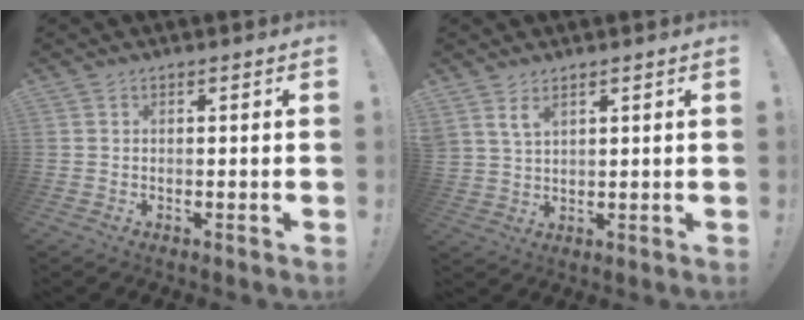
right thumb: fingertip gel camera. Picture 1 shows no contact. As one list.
[{"total": 4.5, "force": [3.1, 2.0, 2.5], "torque": [-0.042, -0.017, 0.059]}]